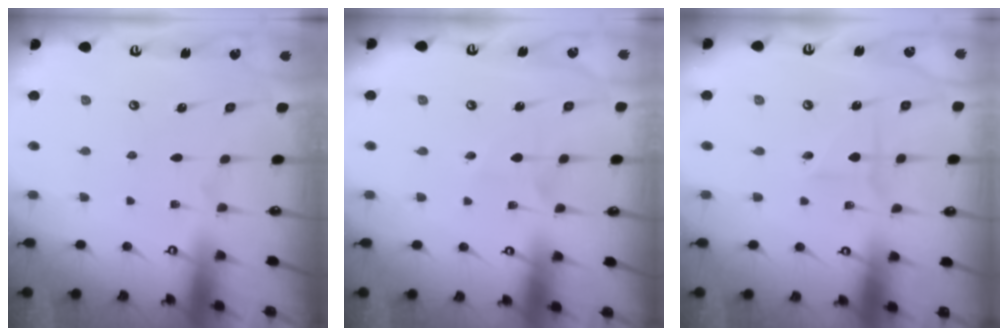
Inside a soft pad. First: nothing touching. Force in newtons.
{"total": 4.3, "press": 4.3, "slide": 0.5}
{"total": 2.2, "press": 2.1, "slide": 0.6}